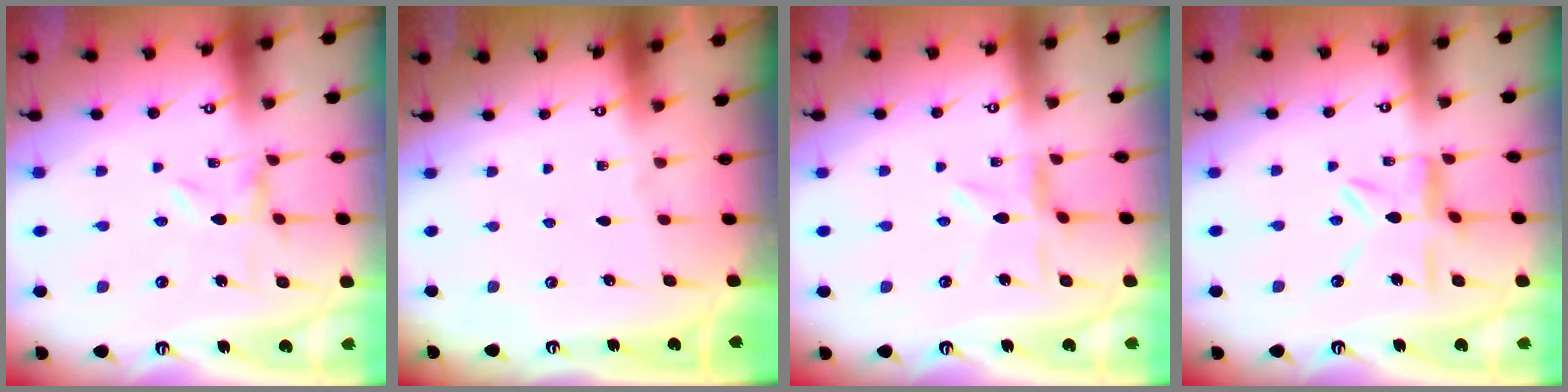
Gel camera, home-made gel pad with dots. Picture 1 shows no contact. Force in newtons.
{"total": 0.0}
{"total": 2.4, "press": 2.4, "slide": 0.3}
{"total": 8.9, "press": 8.9, "slide": 0.8}